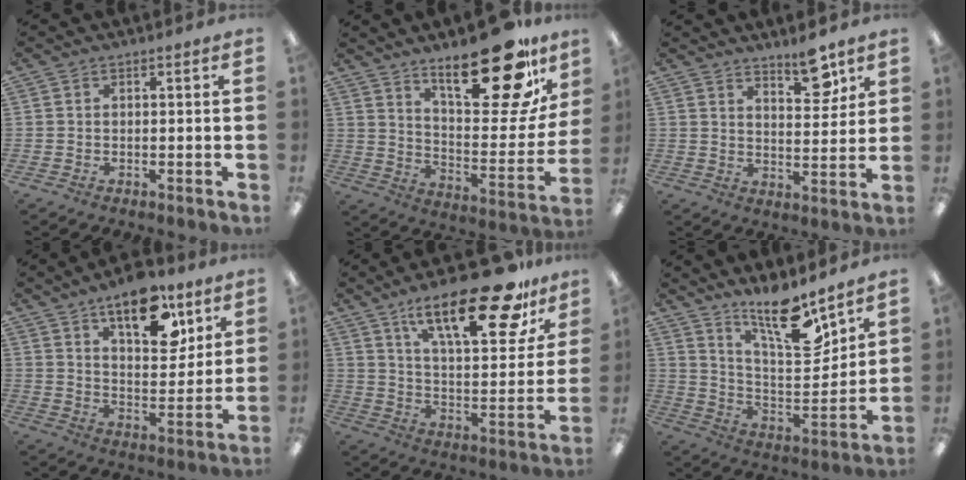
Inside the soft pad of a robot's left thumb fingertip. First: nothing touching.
{"total": 25.2, "force": [16.7, 9.0, 16.6], "torque": [-0.222, -0.112, 0.269]}
{"total": 8.5, "force": [6.6, 3.0, 4.4], "torque": [-0.040, -0.047, 0.108]}
{"total": 16.3, "force": [10.4, 7.6, 10.1], "torque": [-0.129, -0.050, 0.170]}
{"total": 25.1, "force": [16.9, 8.2, 16.7], "torque": [-0.253, -0.099, 0.273]}
{"total": 16.5, "force": [12.4, 4.9, 9.7], "torque": [-0.158, -0.083, 0.208]}